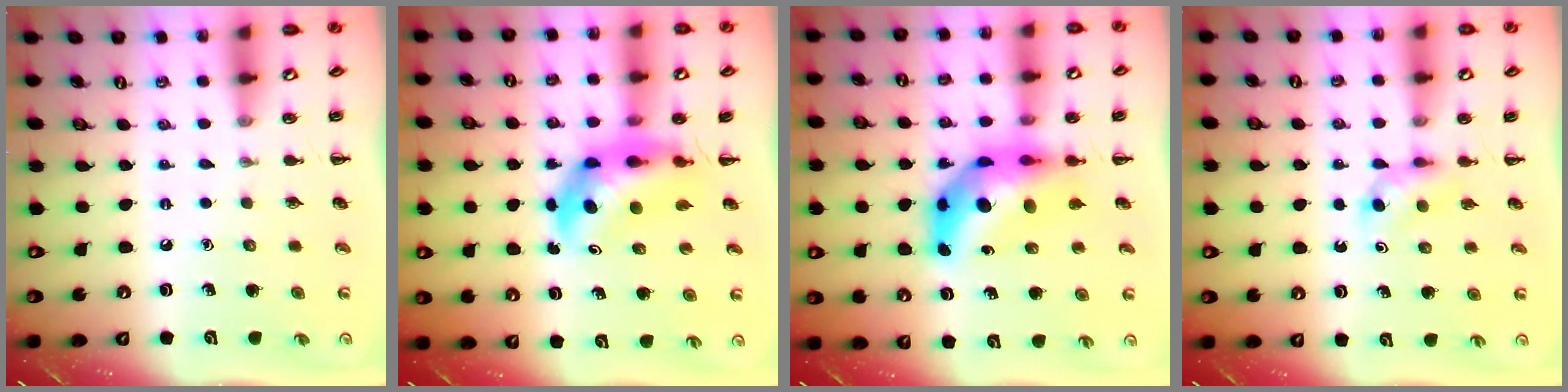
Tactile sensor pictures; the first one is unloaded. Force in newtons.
{"total": 6.5, "press": 6.3, "slide": 1.7}
{"total": 10.5, "press": 10.0, "slide": 3.2}
{"total": 3.6, "press": 3.3, "slide": 1.4}